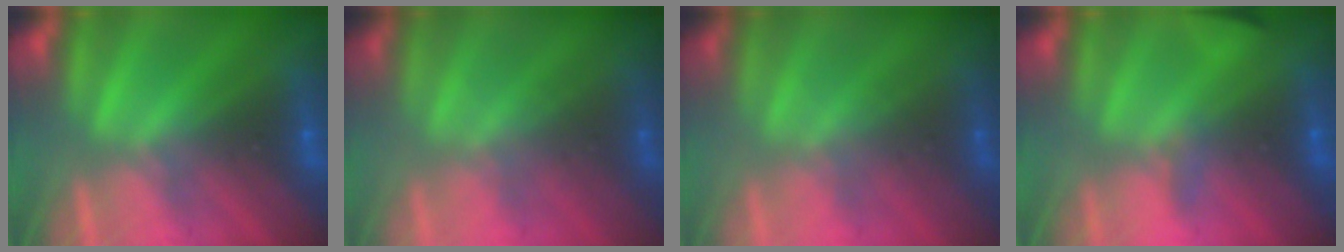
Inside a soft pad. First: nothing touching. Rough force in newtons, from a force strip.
{"total": 1.3}
{"total": 1.3}
{"total": 2.9}